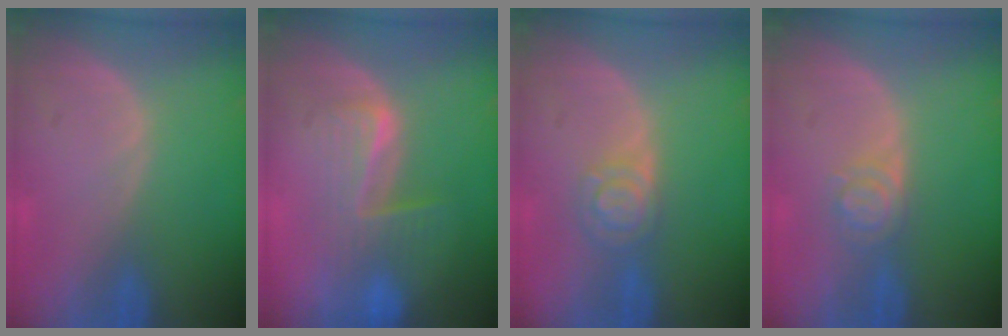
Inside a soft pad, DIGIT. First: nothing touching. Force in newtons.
{"total": 6.5, "press": 6.3, "slide": 1.5}
{"total": 4.4, "press": 4.4, "slide": 0.0}
{"total": 3.9, "press": 3.6, "slide": 1.6}